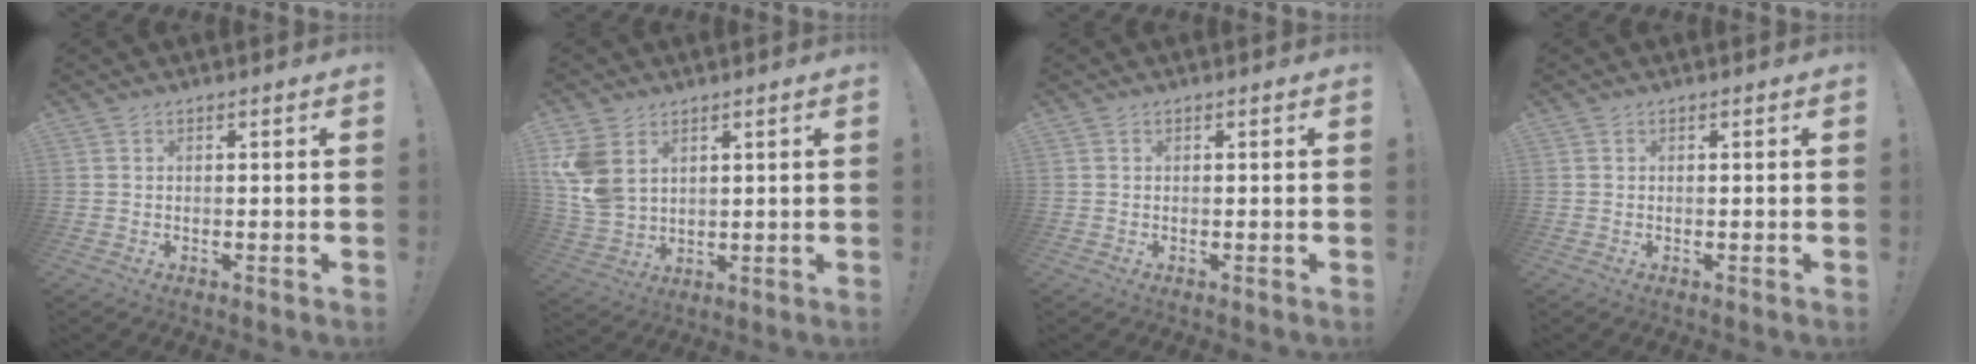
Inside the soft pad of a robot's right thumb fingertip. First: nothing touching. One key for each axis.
{"total": 9.6, "fx": 4.1, "fy": 6.8, "fz": 5.3, "tx": -0.111, "ty": -0.013, "tz": 0.083}
{"total": 0.0}
{"total": 0.0}